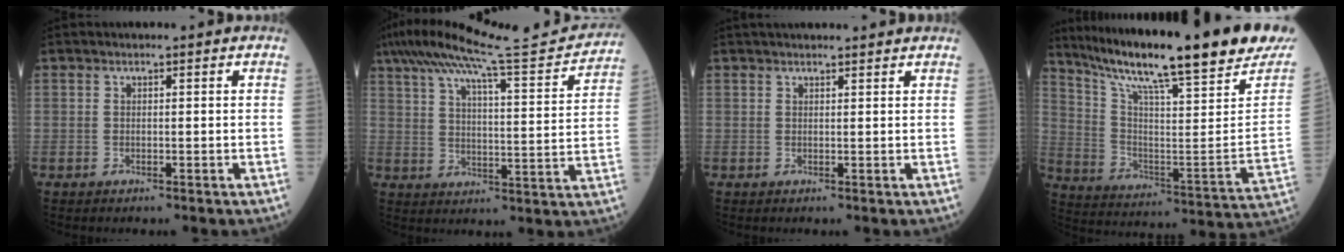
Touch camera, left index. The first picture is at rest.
{"total": 20.3, "force": [18.4, 0.5, 8.7], "torque": [-0.143, -0.006, 0.256]}
{"total": 6.8, "force": [6.3, 0.6, 2.4], "torque": [-0.027, 0.032, 0.077]}
{"total": 27.7, "force": [21.9, 1.6, 16.9], "torque": [-0.284, -0.053, 0.315]}